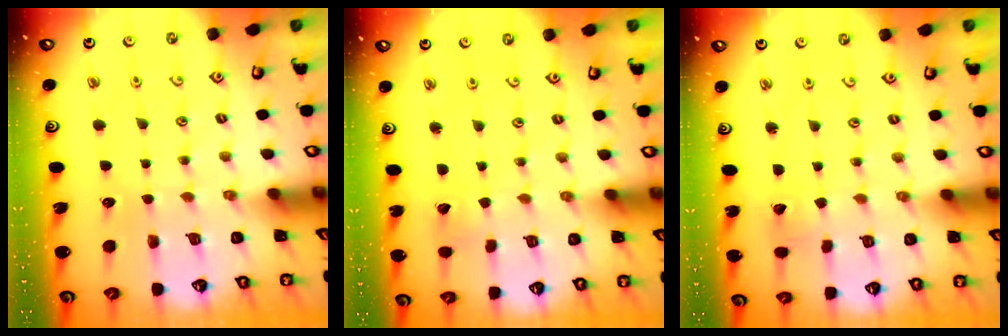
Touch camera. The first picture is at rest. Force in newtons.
{"total": 2.4, "press": 2.4, "slide": 0.2}
{"total": 2.4, "press": 2.4, "slide": 0.2}